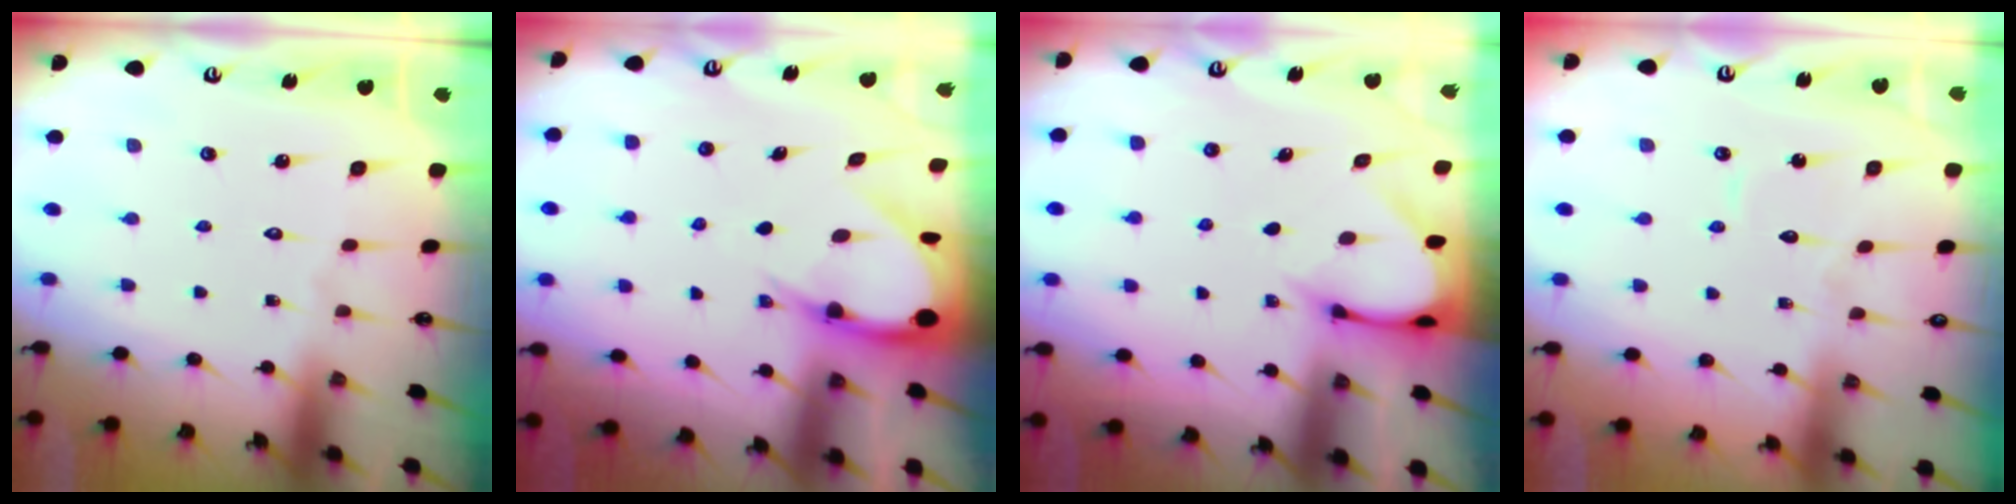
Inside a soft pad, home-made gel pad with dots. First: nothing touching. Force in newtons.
{"total": 6.7, "press": 6.6, "slide": 0.8}
{"total": 3.2, "press": 3.2, "slide": 0.3}
{"total": 4.1, "press": 4.0, "slide": 0.6}